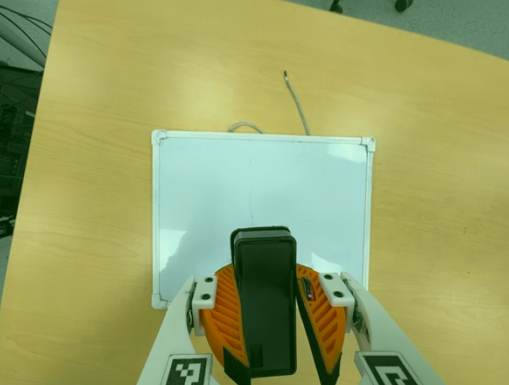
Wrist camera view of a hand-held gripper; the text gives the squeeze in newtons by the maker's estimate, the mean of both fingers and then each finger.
{"total": 10.0, "left": 10.4, "right": 9.6}